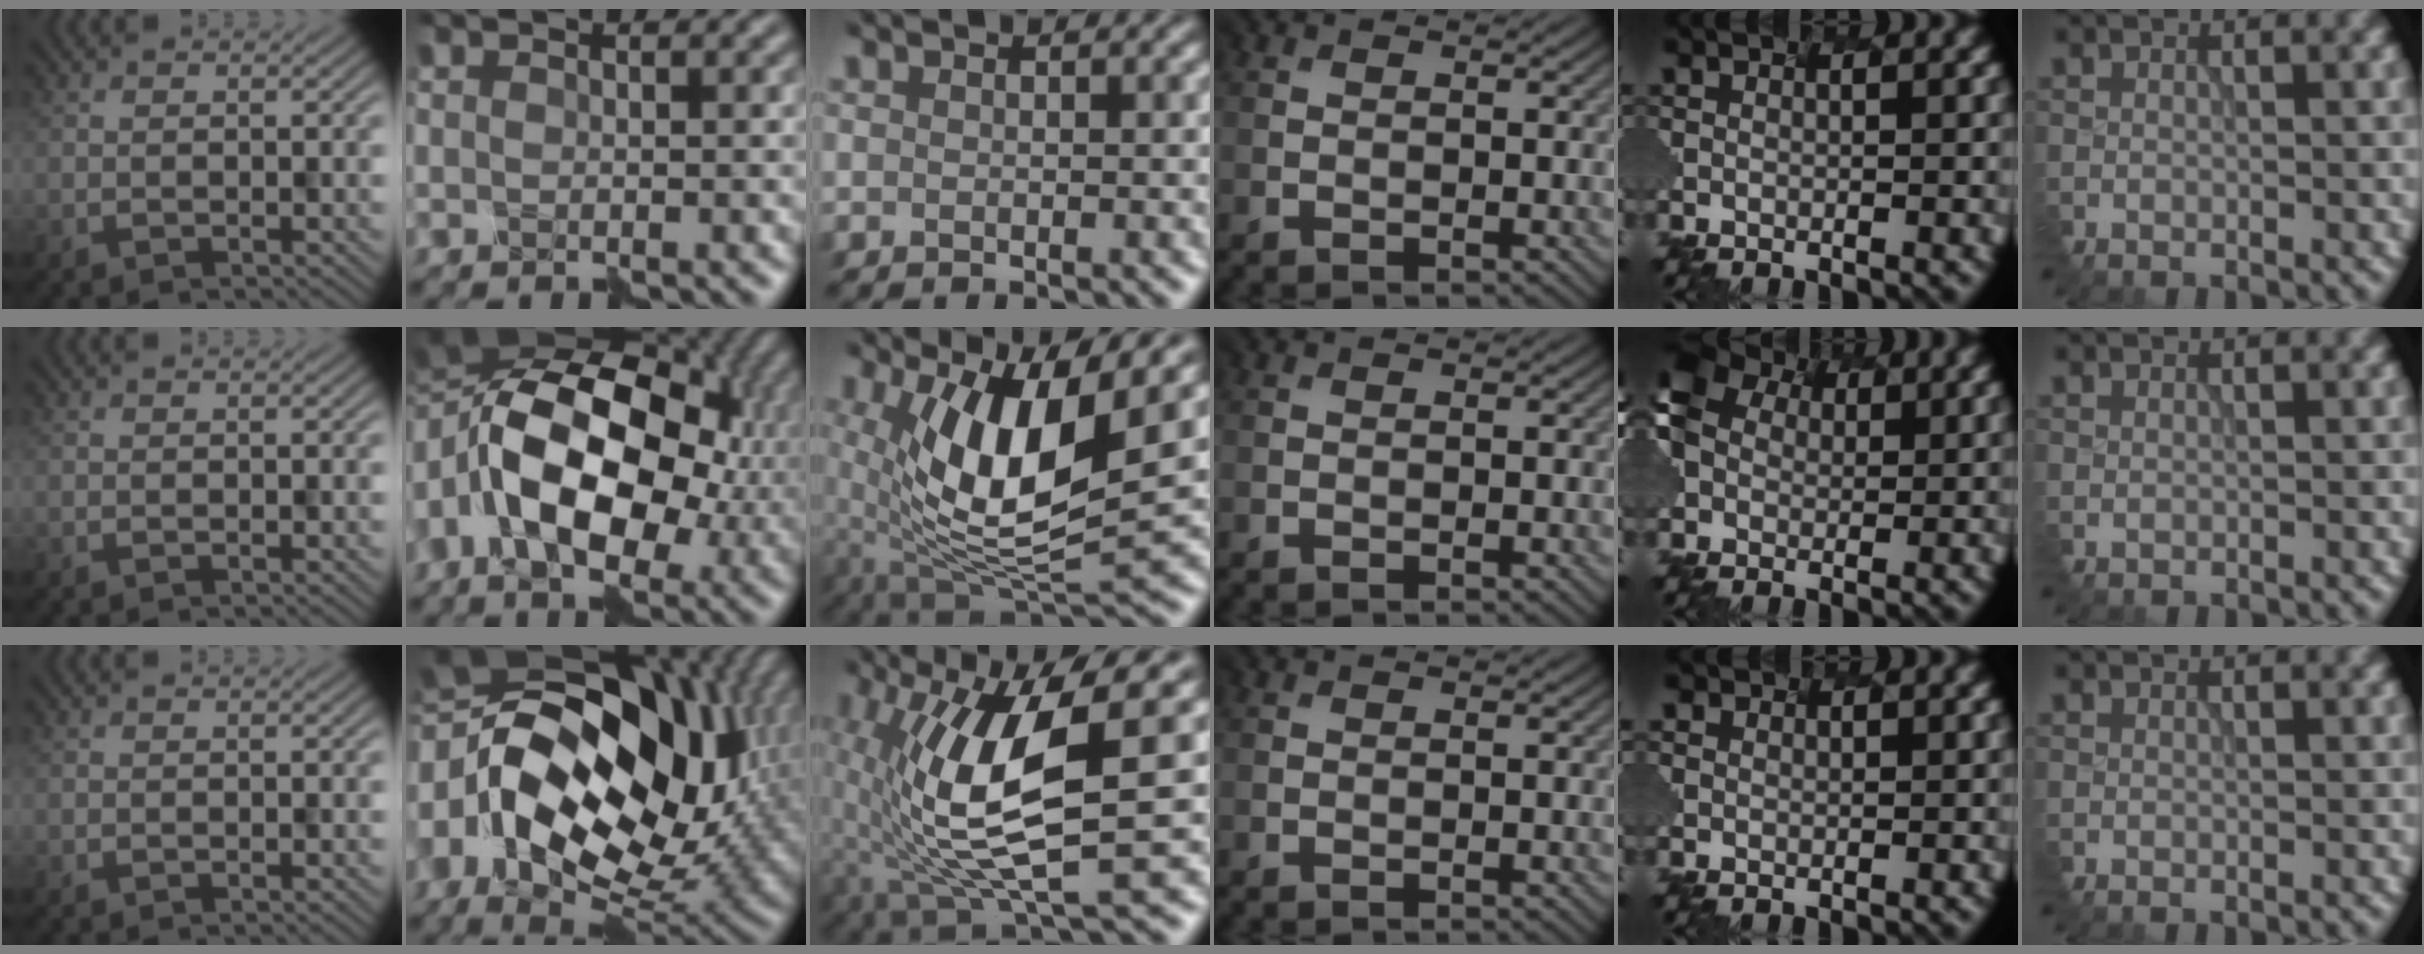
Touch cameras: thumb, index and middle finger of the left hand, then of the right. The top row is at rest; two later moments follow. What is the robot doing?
{"motion": "assemble", "object": "hinged jar"}